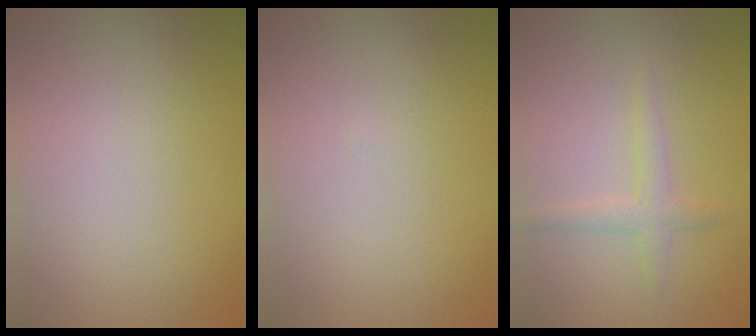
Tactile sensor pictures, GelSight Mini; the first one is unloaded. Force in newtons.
{"total": 0.0}
{"total": 1.8, "press": 1.8, "slide": 0.1}